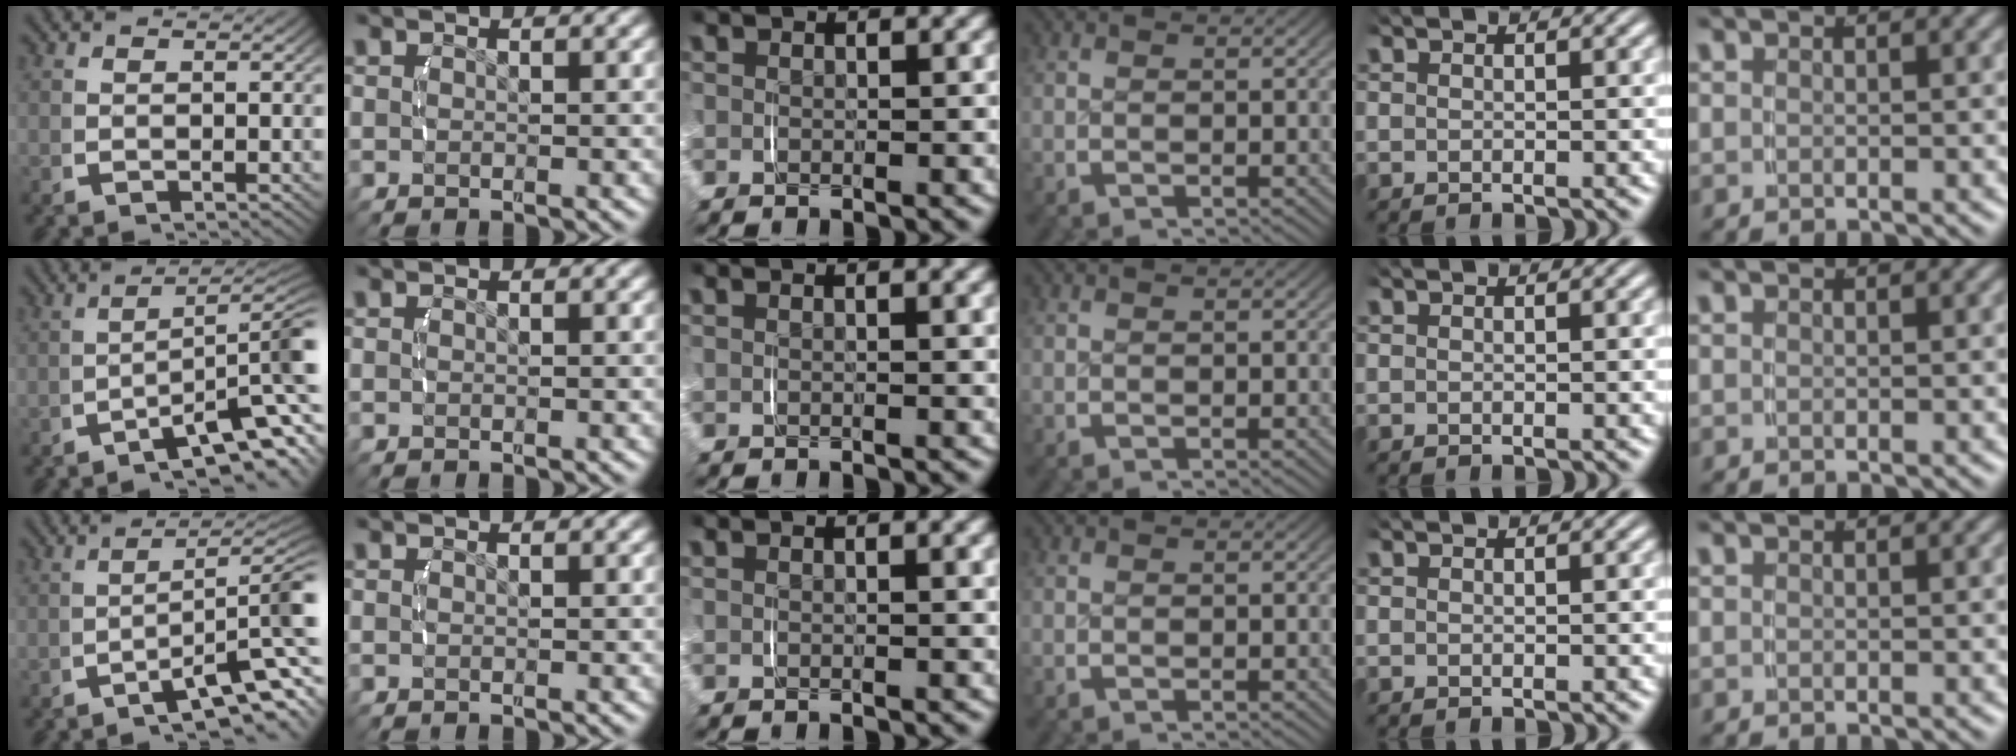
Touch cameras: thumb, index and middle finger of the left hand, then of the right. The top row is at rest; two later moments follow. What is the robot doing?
{"motion": "lift_and_place", "object": "phone"}